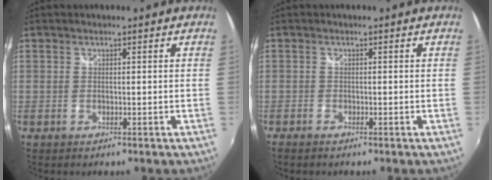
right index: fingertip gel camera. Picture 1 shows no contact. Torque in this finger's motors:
{"motor_torque": [0.29, -0.25, 0.05, 0.00]}